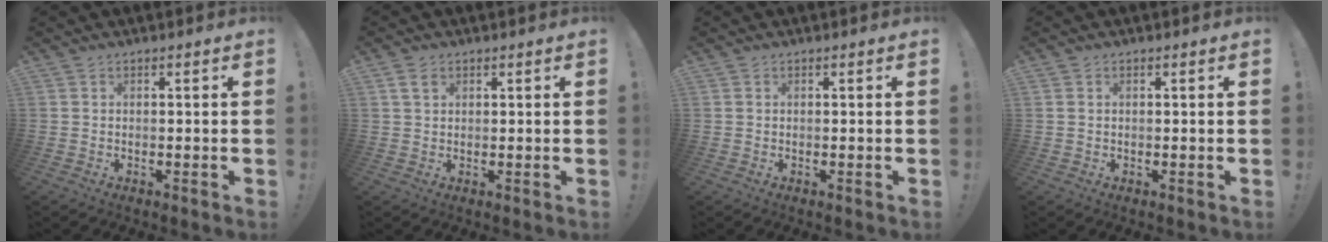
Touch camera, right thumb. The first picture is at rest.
{"total": 2.9, "force": [1.5, 1.8, 1.8], "torque": [-0.025, -0.001, 0.027]}
{"total": 0.0}
{"total": 0.8, "force": [0.4, 0.4, 0.4], "torque": [-0.016, 0.004, 0.010]}